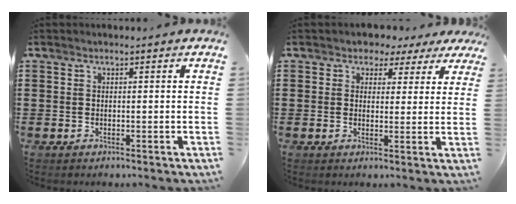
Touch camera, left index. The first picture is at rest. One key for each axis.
{"total": 2.8, "fx": 1.9, "fy": 2.1, "fz": 0.3, "tx": -0.014, "ty": 0.000, "tz": 0.029}